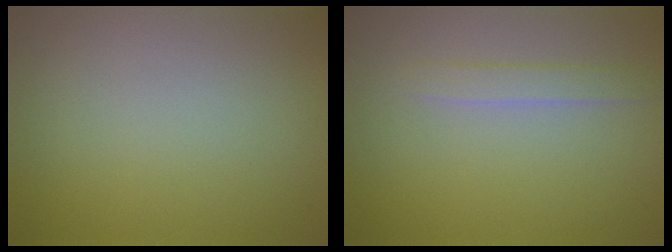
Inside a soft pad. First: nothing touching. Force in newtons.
{"total": 1.3, "press": 1.3, "slide": 0.1}